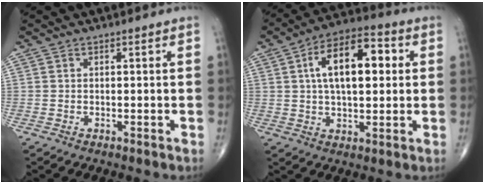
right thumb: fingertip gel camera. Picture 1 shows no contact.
{"total": 14.5, "force": [2.8, 7.2, 12.2], "torque": [-0.186, 0.018, 0.041]}